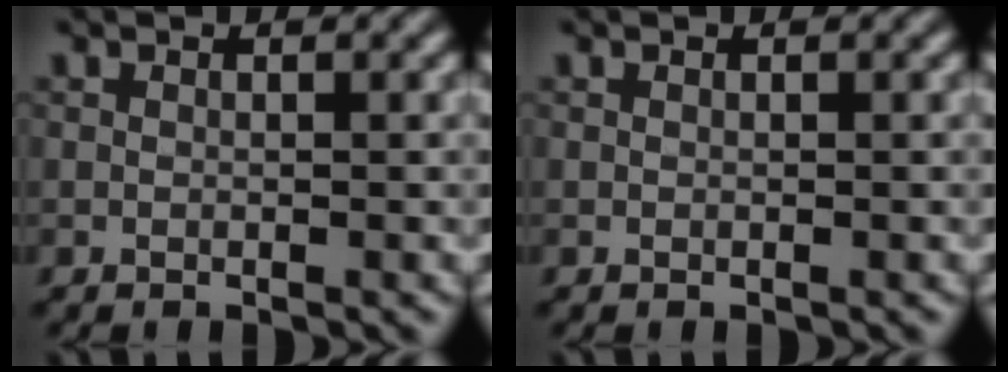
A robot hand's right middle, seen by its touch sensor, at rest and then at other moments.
{"total": 0.0}